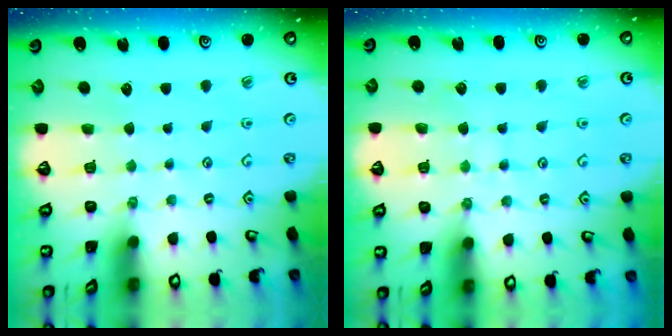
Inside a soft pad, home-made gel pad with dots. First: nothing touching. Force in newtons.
{"total": 6.2, "press": 6.2, "slide": 0.7}